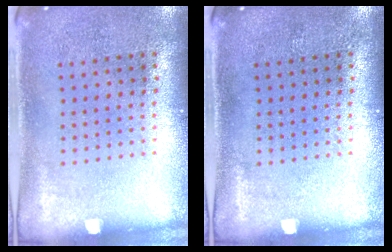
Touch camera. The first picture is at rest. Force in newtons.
{"total": 0.0}